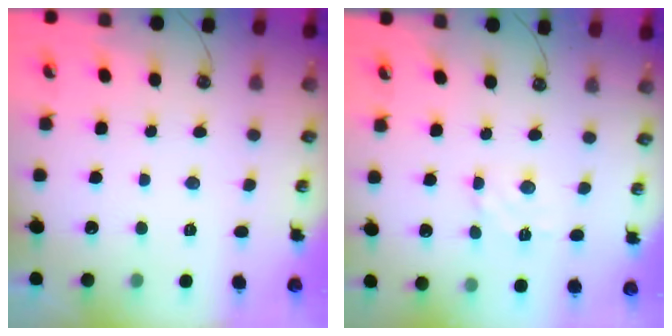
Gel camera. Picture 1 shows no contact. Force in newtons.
{"total": 5.5, "press": 5.4, "slide": 0.7}